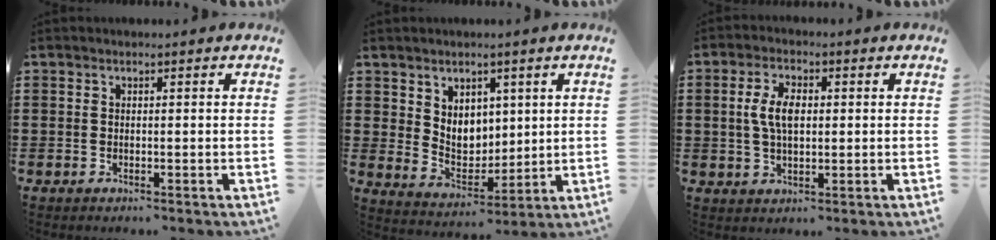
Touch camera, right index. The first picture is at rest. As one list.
[{"total": 5.4, "force": [3.1, 4.2, 1.5], "torque": [-0.045, -0.007, 0.057]}, {"total": 5.6, "force": [0.6, 2.8, 4.8], "torque": [-0.105, 0.009, 0.006]}]